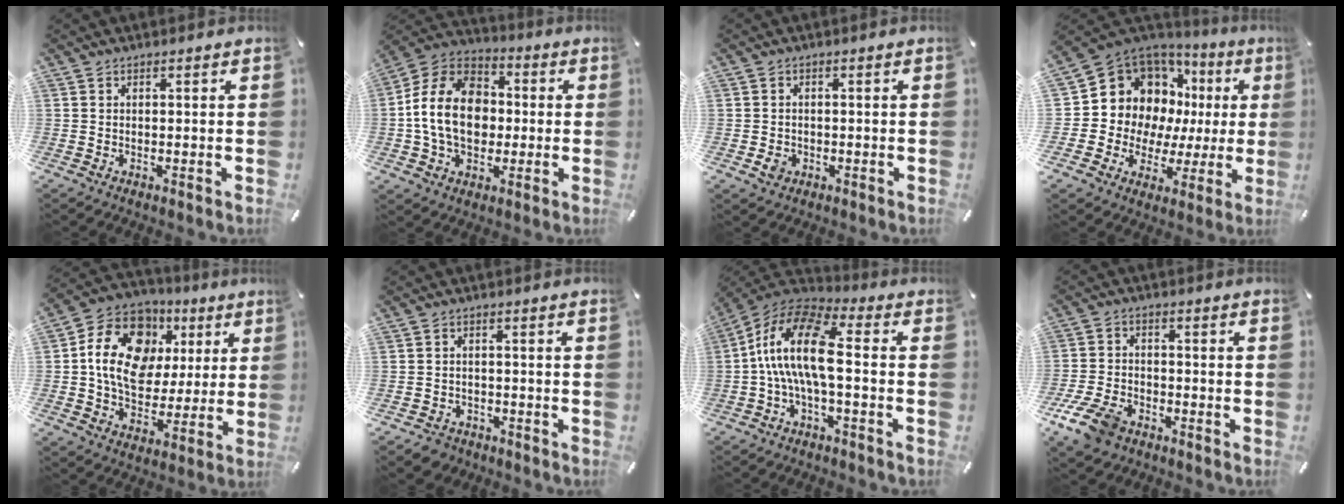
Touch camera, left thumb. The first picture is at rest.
{"total": 15.8, "force": [-1.2, 12.3, 9.8], "torque": [-0.228, 0.023, -0.023]}
{"total": 2.6, "force": [-0.8, 2.3, 1.0], "torque": [-0.008, 0.001, -0.016]}
{"total": 13.8, "force": [5.8, 11.3, 5.3], "torque": [-0.098, -0.068, 0.125]}
{"total": 17.7, "force": [4.0, 13.8, 10.2], "torque": [-0.186, 0.001, 0.073]}
{"total": 3.5, "force": [-2.5, 2.3, 0.7], "torque": [-0.015, 0.013, -0.052]}
{"total": 15.0, "force": [-1.3, 6.1, 13.6], "torque": [-0.287, 0.000, -0.028]}
{"total": 9.3, "force": [-5.9, 5.5, 4.7], "torque": [-0.099, 0.028, -0.110]}